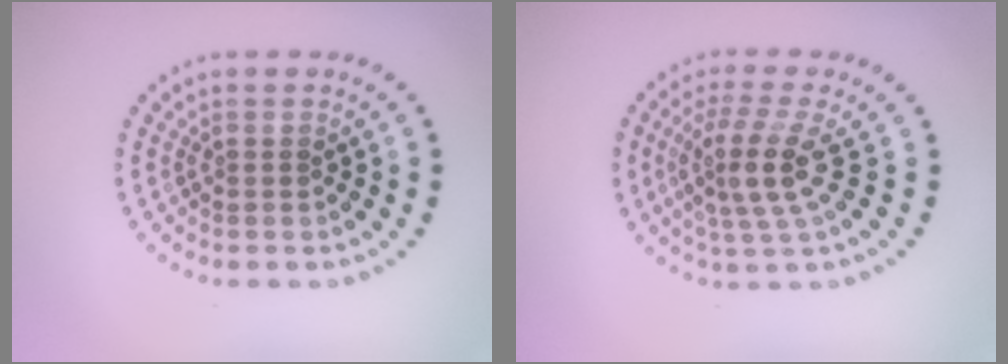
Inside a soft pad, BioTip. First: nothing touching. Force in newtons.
{"total": 4.0, "press": 3.3, "slide": 2.3}